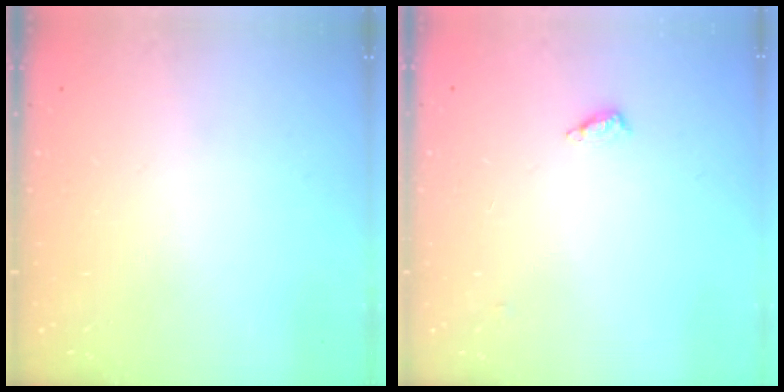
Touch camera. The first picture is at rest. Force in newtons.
{"total": 4.4, "press": 4.1, "slide": 1.4}